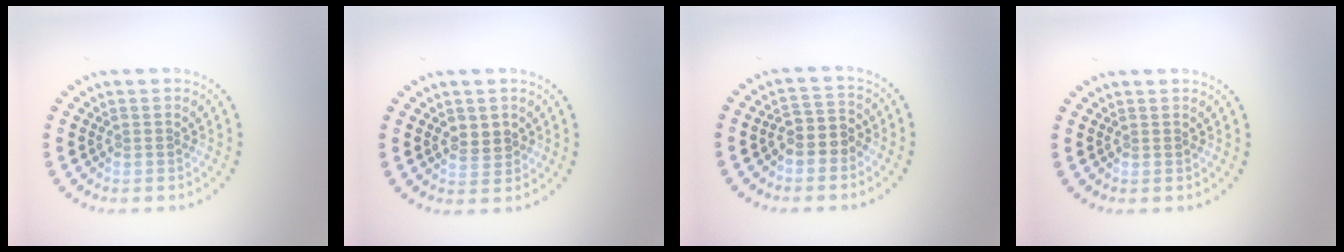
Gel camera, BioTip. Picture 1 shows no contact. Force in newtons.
{"total": 1.8, "press": 1.7, "slide": 0.3}
{"total": 2.4, "press": 2.2, "slide": 1.0}
{"total": 0.0}